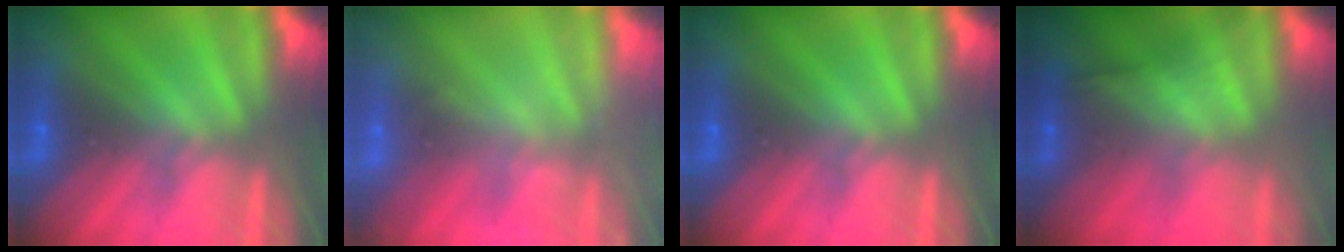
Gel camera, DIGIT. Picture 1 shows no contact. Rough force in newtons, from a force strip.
{"total": 2.1}
{"total": 0.0}
{"total": 1.3}